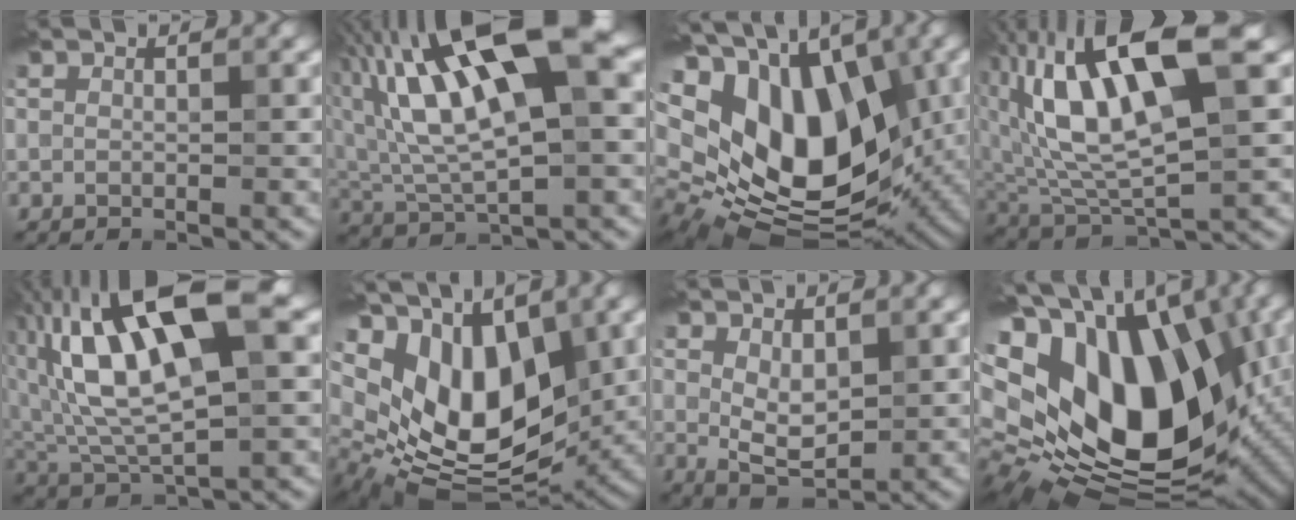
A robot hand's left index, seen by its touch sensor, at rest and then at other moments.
{"total": 14.7, "force": [4.2, 5.9, 12.8], "torque": [-0.245, 0.016, 0.071]}
{"total": 18.4, "force": [3.5, 11.7, 13.8], "torque": [-0.222, 0.008, 0.074]}
{"total": 12.0, "force": [2.9, 4.9, 10.6], "torque": [-0.205, 0.009, 0.049]}
{"total": 13.3, "force": [3.4, 5.6, 11.6], "torque": [-0.228, 0.017, 0.061]}
{"total": 11.8, "force": [3.5, 7.0, 8.9], "torque": [-0.165, -0.006, 0.063]}
{"total": 3.2, "force": [0.8, 1.7, 2.5], "torque": [-0.050, -0.006, 0.020]}
{"total": 21.2, "force": [3.3, 13.8, 15.7], "torque": [-0.260, -0.022, 0.098]}